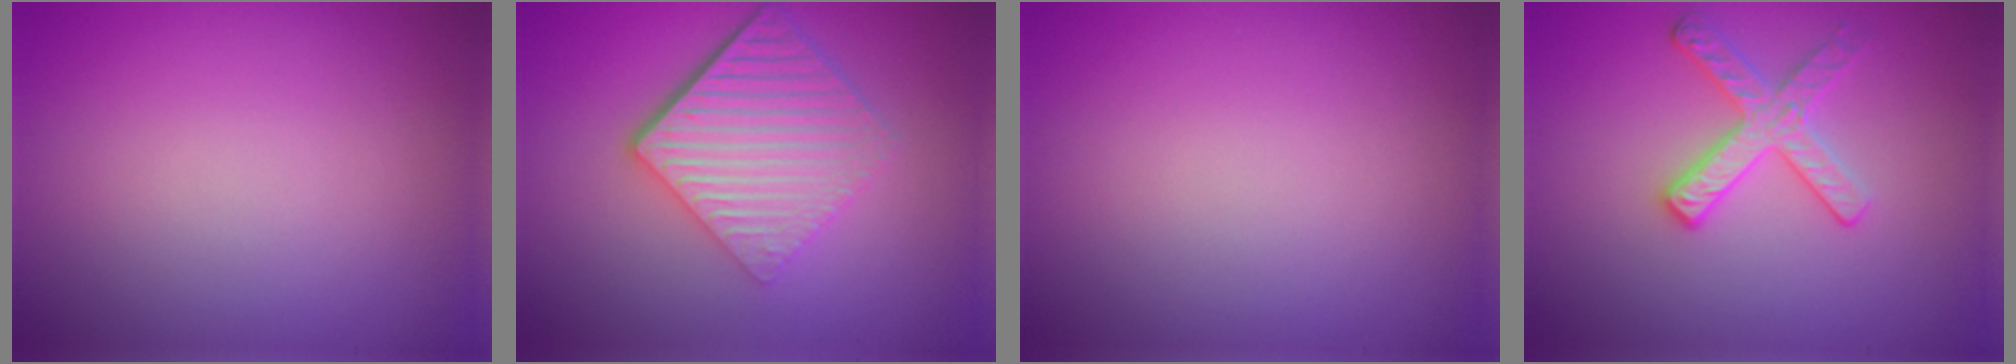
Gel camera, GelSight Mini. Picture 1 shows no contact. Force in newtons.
{"total": 6.7, "press": 4.4, "slide": 5.1}
{"total": 0.0}
{"total": 2.8, "press": 2.8, "slide": 0.3}